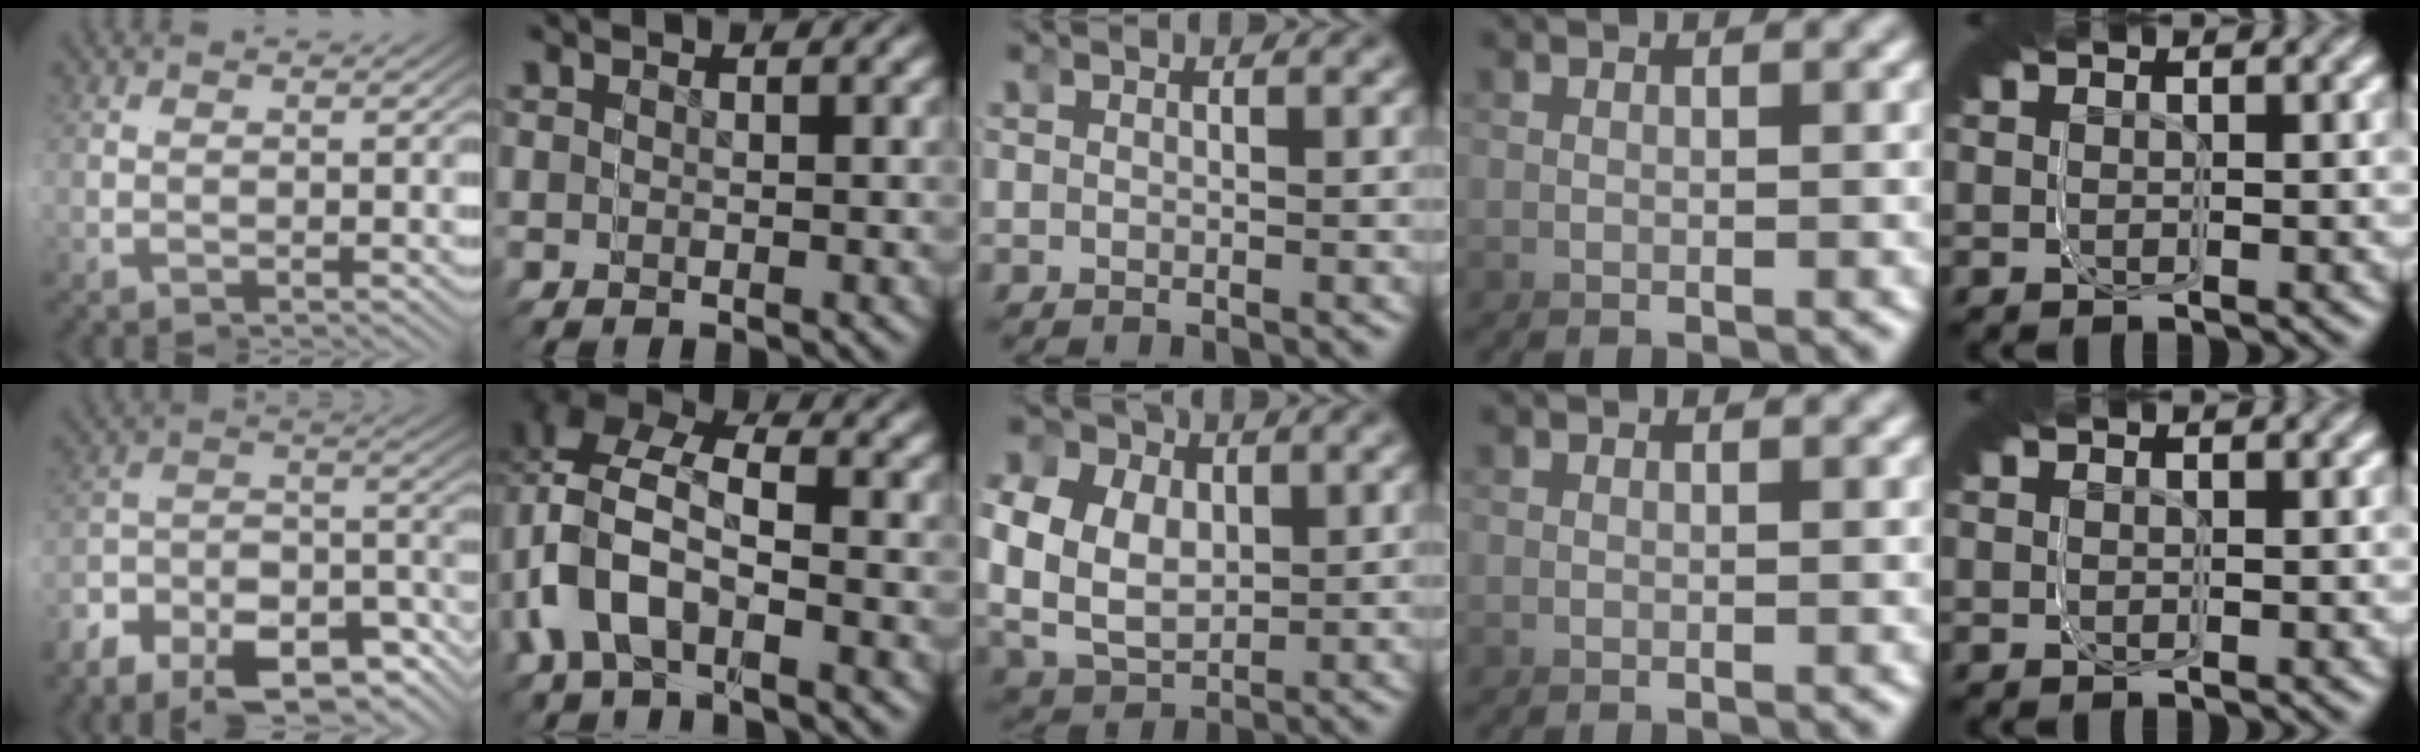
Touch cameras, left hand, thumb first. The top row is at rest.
{"thumb": {"total": 6.1, "force": [-5.0, 0.9, 3.5], "torque": [-0.055, 0.023, -0.103]}, "index": {"total": 7.6, "force": [-0.5, 5.9, 4.7], "torque": [-0.090, -0.008, -0.016]}, "middle": {"total": 12.0, "force": [0.9, 10.4, 5.8], "torque": [-0.153, -0.030, 0.017]}}